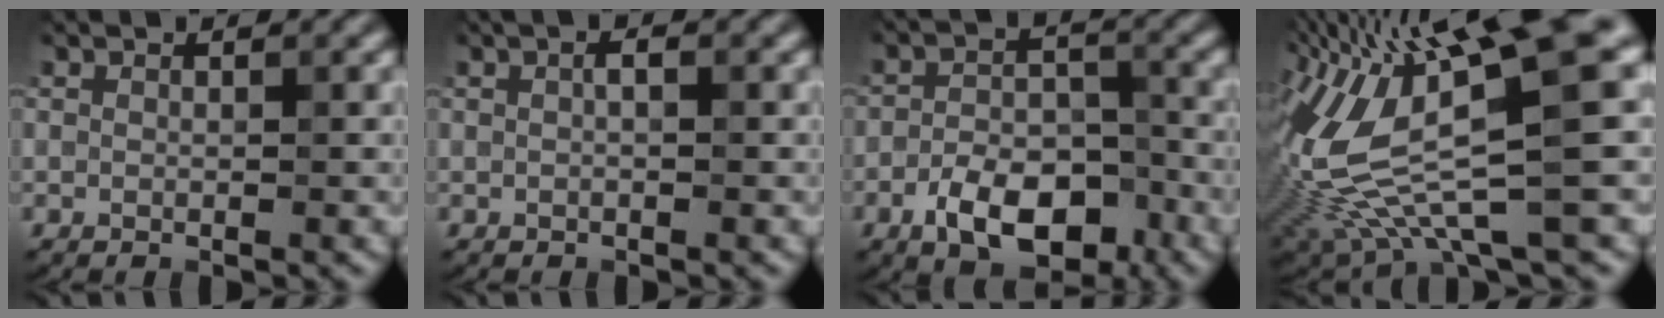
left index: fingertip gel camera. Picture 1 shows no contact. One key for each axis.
{"total": 1.0, "fx": 0.2, "fy": 0.2, "fz": 0.9, "tx": -0.015, "ty": -0.003, "tz": 0.003}
{"total": 6.9, "fx": -3.6, "fy": 3.6, "fz": 4.7, "tx": -0.071, "ty": 0.002, "tz": -0.065}
{"total": 14.4, "fx": 2.1, "fy": 3.6, "fz": 13.8, "tx": -0.273, "ty": -0.003, "tz": 0.052}